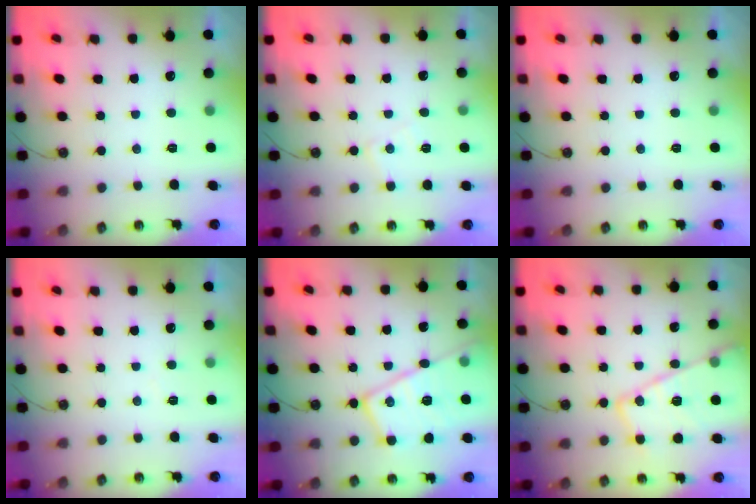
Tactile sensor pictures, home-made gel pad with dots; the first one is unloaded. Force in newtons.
{"total": 5.7, "press": 5.6, "slide": 0.7}
{"total": 0.0}
{"total": 2.6, "press": 2.6, "slide": 0.4}
{"total": 19.4, "press": 19.3, "slide": 1.9}
{"total": 18.1, "press": 18.0, "slide": 1.7}